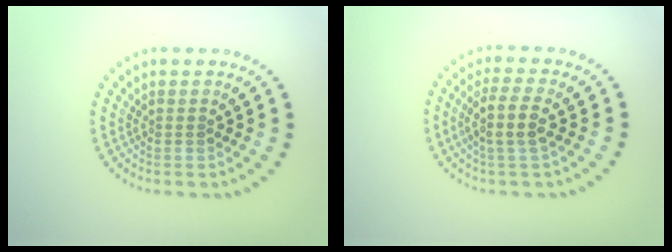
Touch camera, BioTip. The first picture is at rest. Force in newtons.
{"total": 2.9, "press": 2.5, "slide": 1.5}